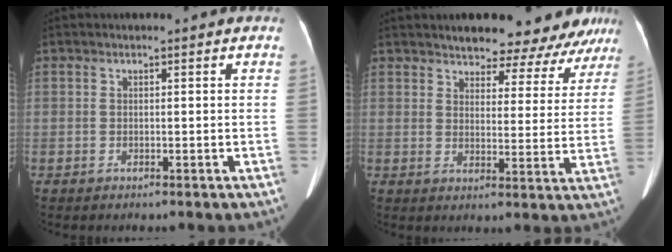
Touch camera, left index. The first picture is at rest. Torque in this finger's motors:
{"motor_torque": [1.08, -1.06, 0.23, 0.09]}